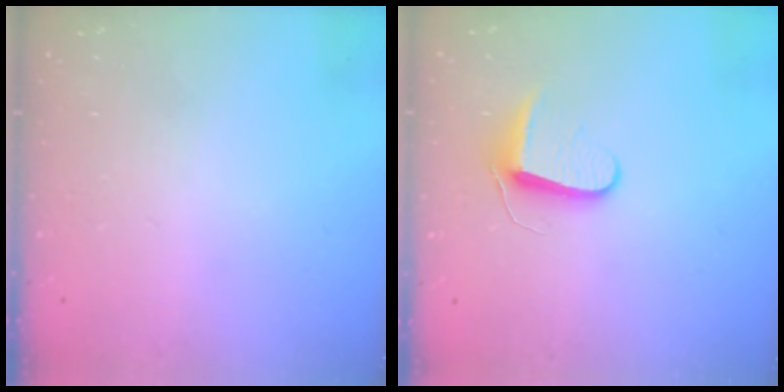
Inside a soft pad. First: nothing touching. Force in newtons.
{"total": 8.5, "press": 8.5, "slide": 0.6}